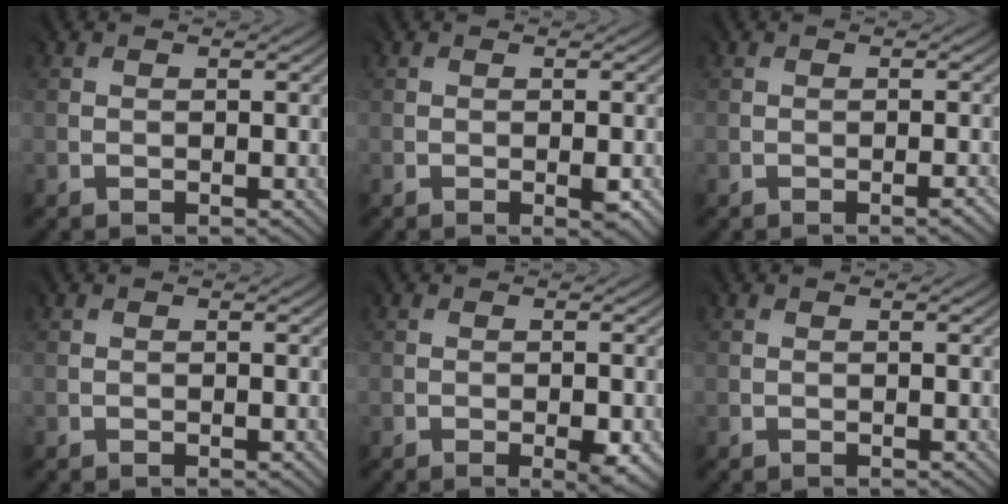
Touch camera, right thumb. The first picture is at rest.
{"total": 1.6, "force": [-0.5, 0.4, 1.5], "torque": [-0.025, -0.005, -0.004]}
{"total": 1.3, "force": [-0.8, -0.1, 0.9], "torque": [-0.014, -0.002, -0.013]}
{"total": 0.0}
{"total": 3.0, "force": [-1.1, 1.0, 2.6], "torque": [-0.044, -0.008, -0.012]}
{"total": 0.0}